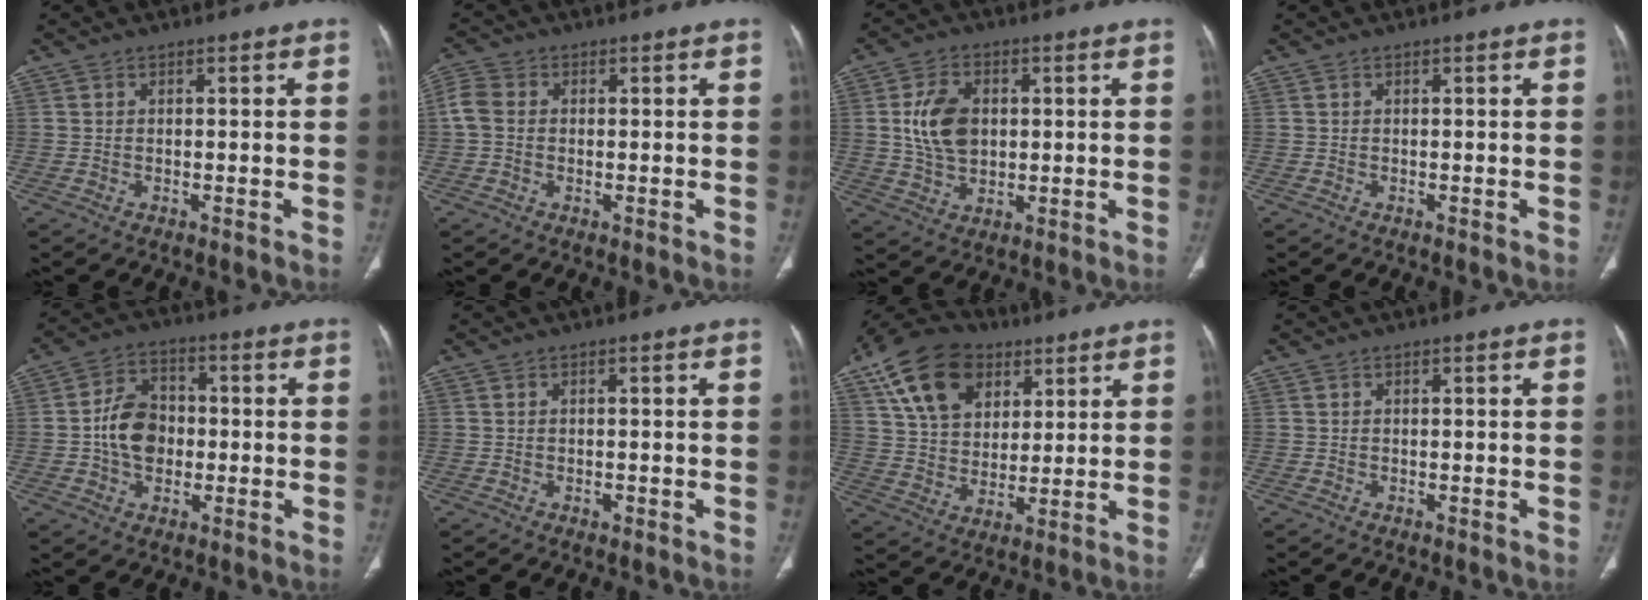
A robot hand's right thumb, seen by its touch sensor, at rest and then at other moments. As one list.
[{"total": 4.3, "force": [0.2, 3.4, 2.6], "torque": [-0.062, 0.010, -0.004]}, {"total": 9.8, "force": [1.3, 6.7, 7.0], "torque": [-0.118, -0.003, 0.031]}, {"total": 0.0}, {"total": 9.6, "force": [-0.8, 7.2, 6.2], "torque": [-0.085, 0.020, -0.020]}, {"total": 0.6, "force": [-0.2, 0.4, 0.3], "torque": [-0.003, 0.001, -0.004]}, {"total": 17.7, "force": [8.4, 12.0, 9.8], "torque": [-0.157, -0.010, 0.146]}, {"total": 0.0}]